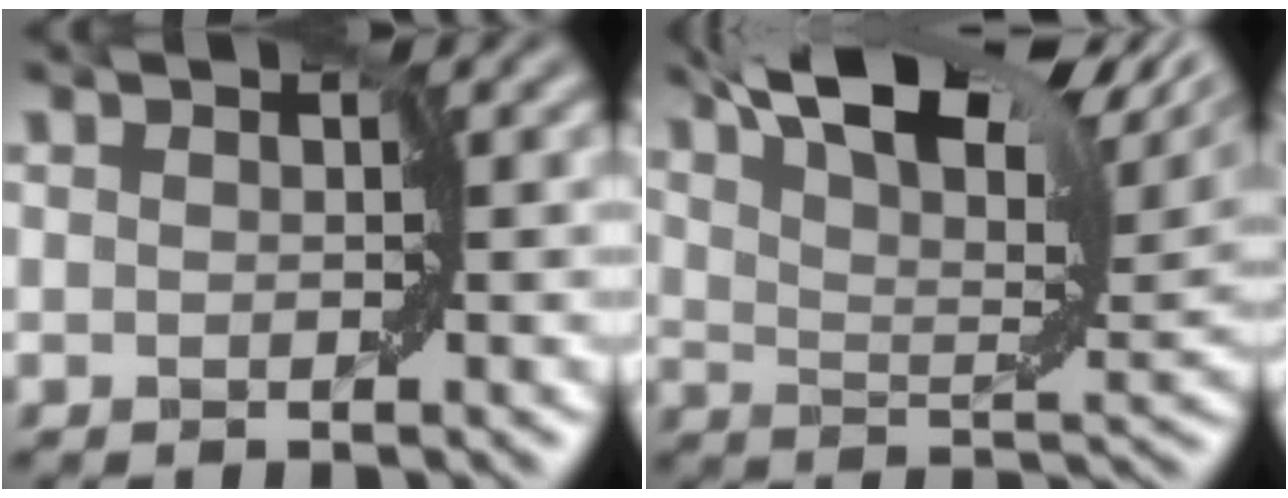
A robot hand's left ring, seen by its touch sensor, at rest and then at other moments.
{"total": 13.1, "force": [9.3, 3.9, 8.4], "torque": [-0.140, 0.029, 0.145]}